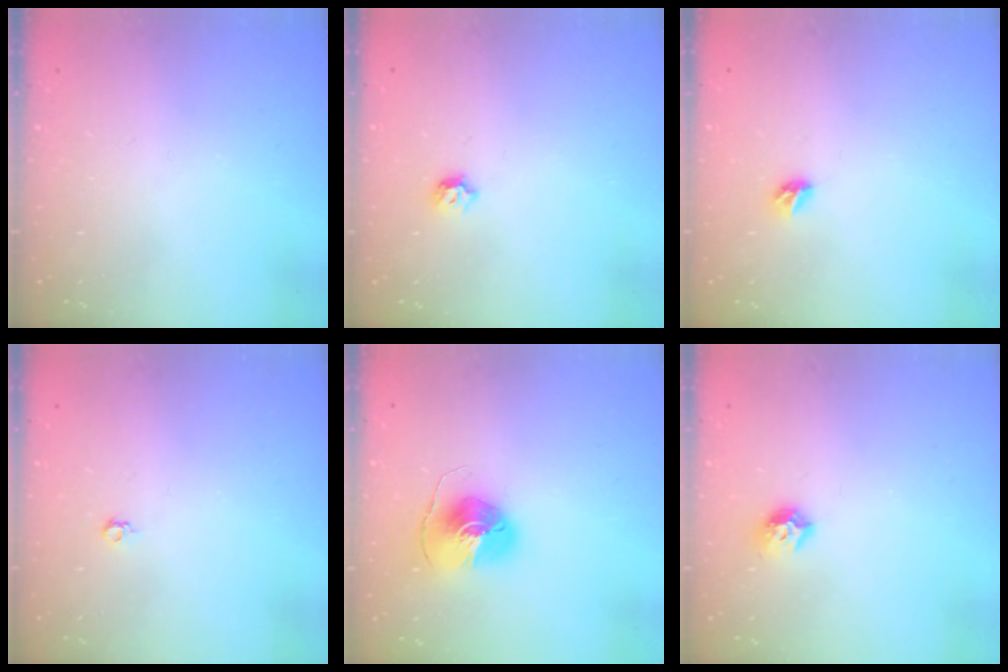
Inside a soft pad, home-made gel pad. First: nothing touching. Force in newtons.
{"total": 6.1, "press": 6.0, "slide": 1.1}
{"total": 4.5, "press": 4.4, "slide": 0.9}
{"total": 3.5, "press": 3.4, "slide": 0.6}
{"total": 8.1, "press": 8.1, "slide": 0.1}
{"total": 8.2, "press": 8.2, "slide": 0.7}